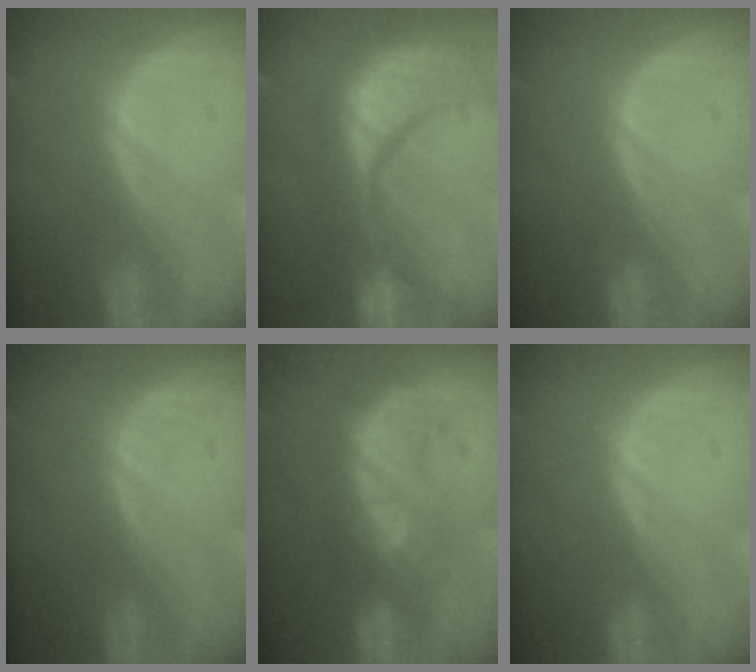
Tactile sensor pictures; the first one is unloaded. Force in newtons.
{"total": 15.4, "press": 12.2, "slide": 9.5}
{"total": 0.0}
{"total": 0.0}
{"total": 7.6, "press": 7.1, "slide": 2.8}
{"total": 0.0}